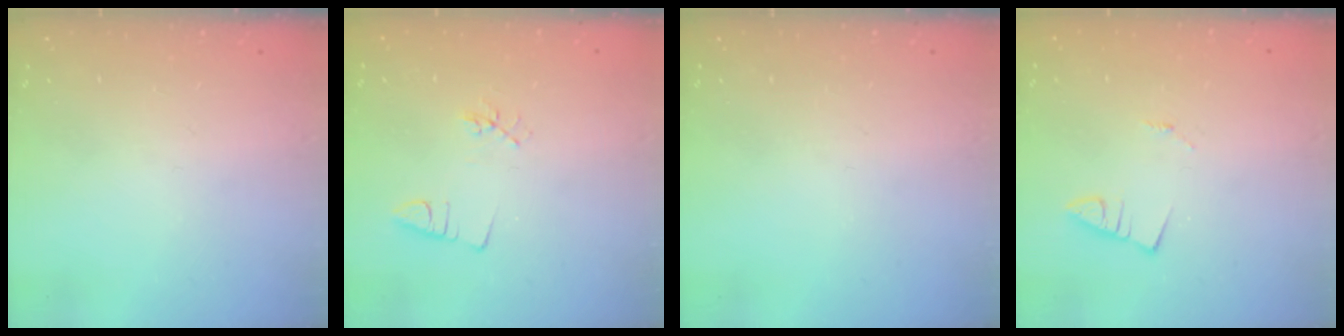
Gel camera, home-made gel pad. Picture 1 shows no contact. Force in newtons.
{"total": 3.0, "press": 2.7, "slide": 1.4}
{"total": 0.0}
{"total": 1.3, "press": 1.3, "slide": 0.1}